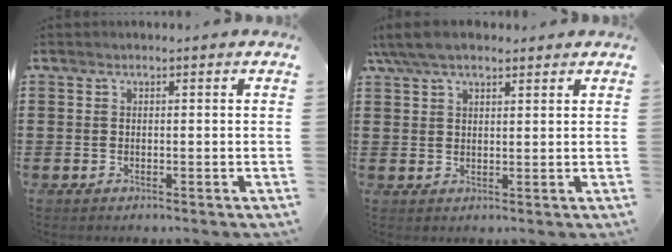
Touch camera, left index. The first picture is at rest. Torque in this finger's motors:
{"motor_torque": [2.14, 0.00, 0.46, 0.21]}